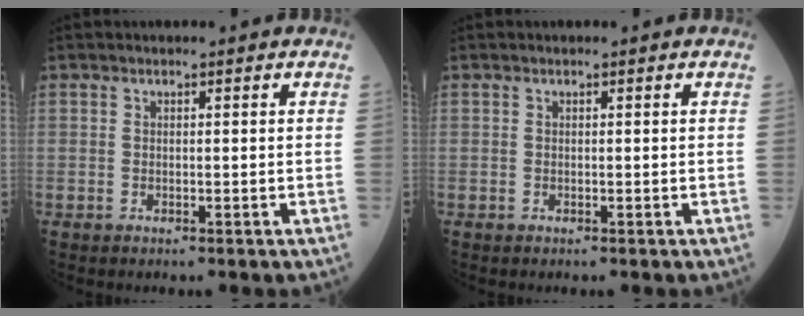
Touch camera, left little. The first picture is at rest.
{"total": 0.0}